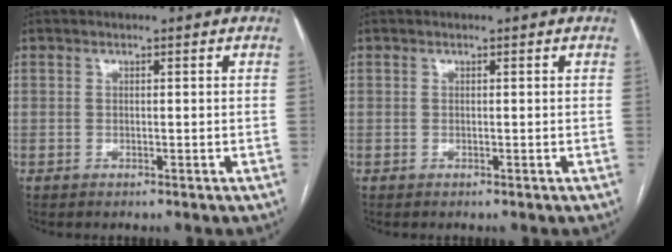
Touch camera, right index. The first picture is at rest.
{"total": 0.0}